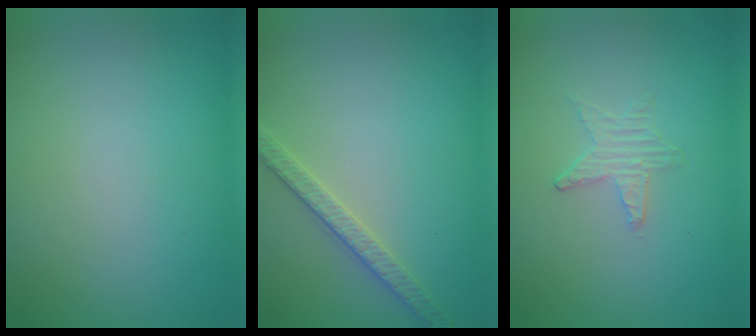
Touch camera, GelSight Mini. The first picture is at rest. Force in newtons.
{"total": 2.7, "press": 2.6, "slide": 0.6}
{"total": 0.5, "press": 0.5, "slide": 0.1}